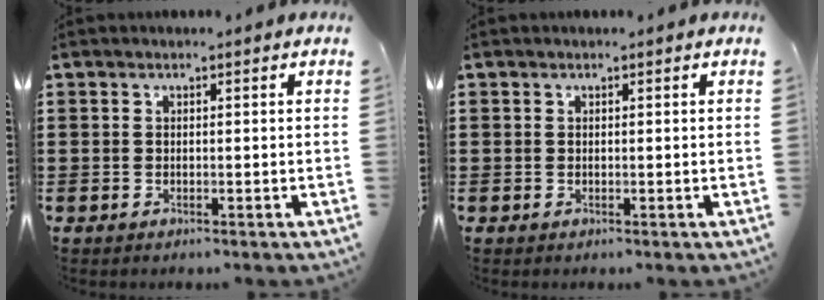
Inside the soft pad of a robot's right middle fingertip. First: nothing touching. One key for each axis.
{"total": 0.0}